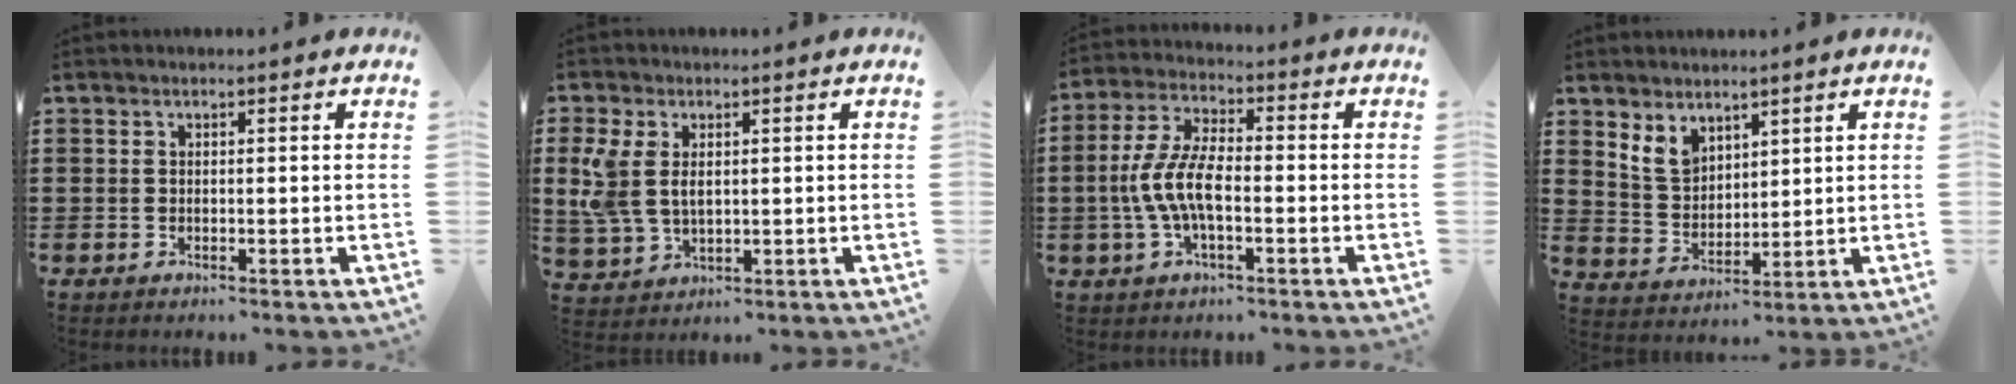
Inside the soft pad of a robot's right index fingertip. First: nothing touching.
{"total": 5.3, "force": [1.1, 3.6, 3.8], "torque": [-0.100, 0.006, 0.016]}
{"total": 8.0, "force": [-1.9, 3.3, 7.0], "torque": [-0.169, -0.008, -0.043]}
{"total": 4.9, "force": [3.5, 3.1, 1.6], "torque": [-0.048, 0.003, 0.067]}